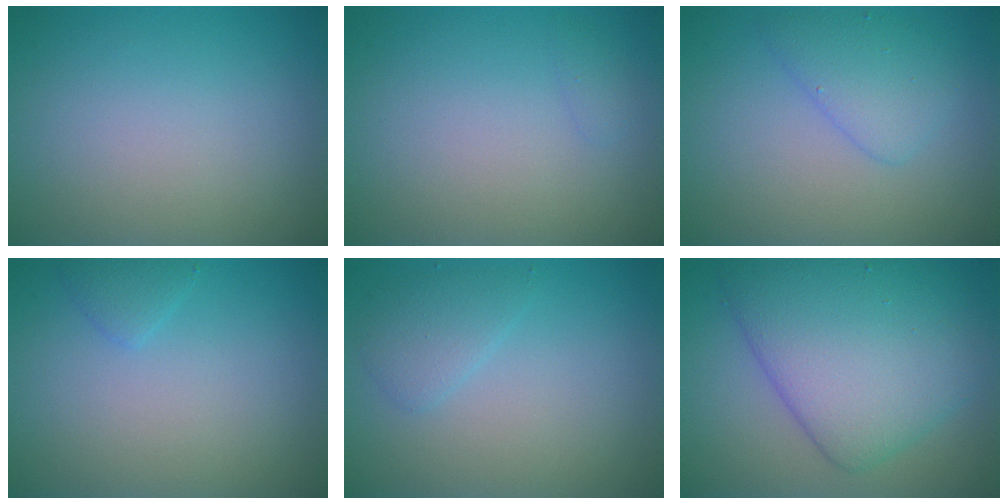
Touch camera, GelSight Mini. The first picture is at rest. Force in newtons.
{"total": 0.6, "press": 0.6, "slide": 0.0}
{"total": 2.7, "press": 2.7, "slide": 0.3}
{"total": 1.1, "press": 1.1, "slide": 0.1}
{"total": 1.8, "press": 1.8, "slide": 0.1}
{"total": 8.9, "press": 8.9, "slide": 0.2}